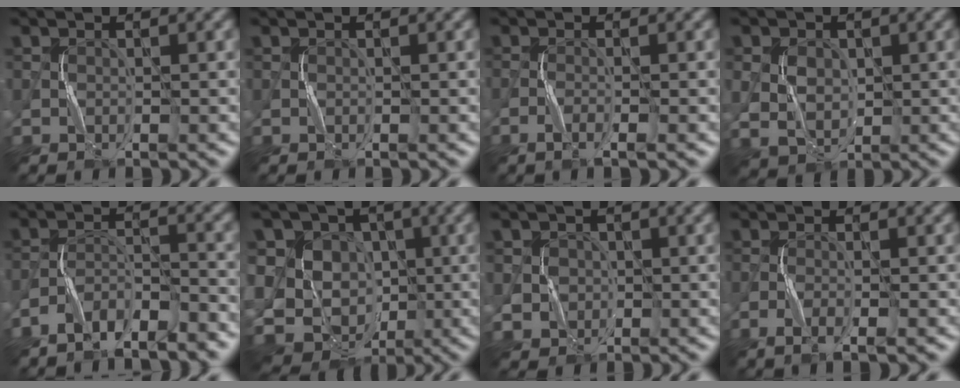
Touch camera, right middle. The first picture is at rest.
{"total": 0.0}
{"total": 1.3, "force": [-0.9, -0.2, 0.9], "torque": [-0.026, 0.001, -0.019]}
{"total": 3.4, "force": [0.6, 2.8, 1.9], "torque": [-0.037, 0.006, 0.007]}
{"total": 5.1, "force": [-4.6, 1.0, 2.0], "torque": [-0.040, -0.001, -0.085]}
{"total": 15.1, "force": [-0.8, 13.2, 7.1], "torque": [-0.164, 0.024, -0.022]}
{"total": 3.5, "force": [0.6, 3.3, 0.7], "torque": [-0.012, 0.020, 0.004]}
{"total": 2.1, "force": [-1.4, 0.0, 1.6], "torque": [-0.040, -0.001, -0.027]}